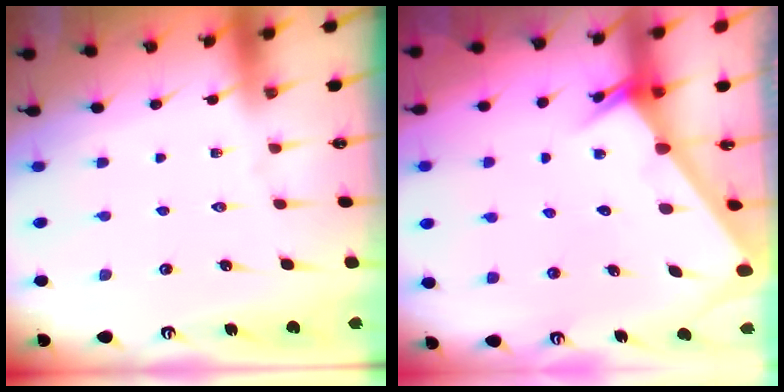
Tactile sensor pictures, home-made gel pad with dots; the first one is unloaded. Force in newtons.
{"total": 2.5, "press": 2.5, "slide": 0.1}